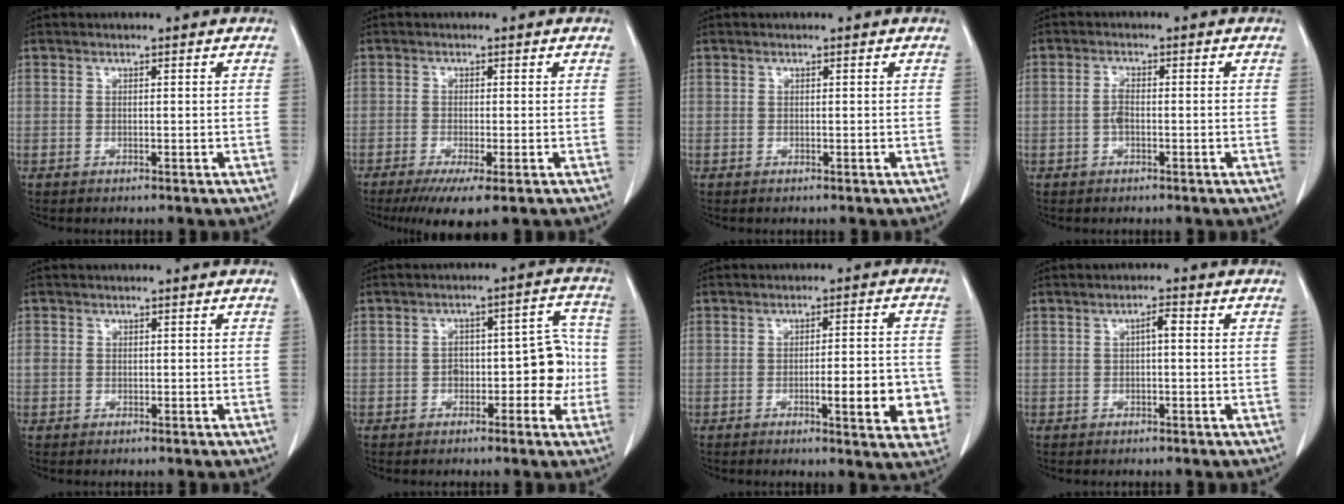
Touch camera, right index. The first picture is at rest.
{"total": 5.3, "force": [-3.1, 0.7, 4.3], "torque": [-0.069, -0.015, -0.049]}
{"total": 0.0}
{"total": 2.0, "force": [-0.5, 0.7, 1.7], "torque": [-0.037, 0.004, -0.010]}
{"total": 1.7, "force": [0.0, 1.6, 0.7], "torque": [-0.015, 0.011, 0.002]}
{"total": 7.8, "force": [-1.6, 3.7, 6.6], "torque": [-0.083, 0.043, -0.016]}
{"total": 9.7, "force": [-2.8, 2.0, 9.1], "torque": [-0.105, 0.005, -0.030]}
{"total": 1.9, "force": [0.2, 0.4, 1.8], "torque": [-0.031, 0.005, 0.003]}